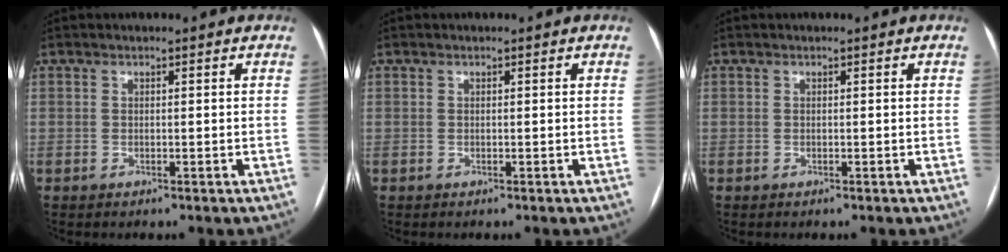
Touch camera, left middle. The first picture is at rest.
{"total": 0.0}
{"total": 0.0}